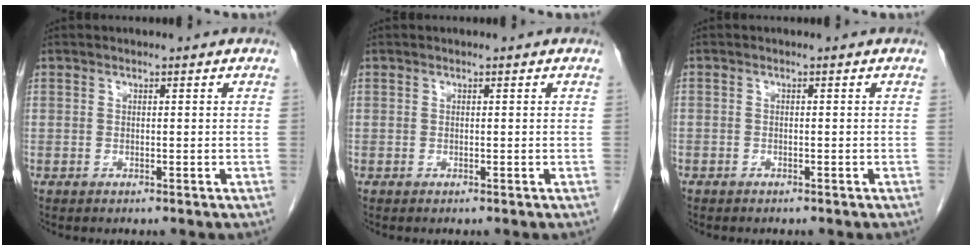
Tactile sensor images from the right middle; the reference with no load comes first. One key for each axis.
{"total": 0.0}
{"total": 0.7, "fx": -0.5, "fy": 0.4, "fz": 0.1, "tx": -0.005, "ty": 0.003, "tz": -0.010}